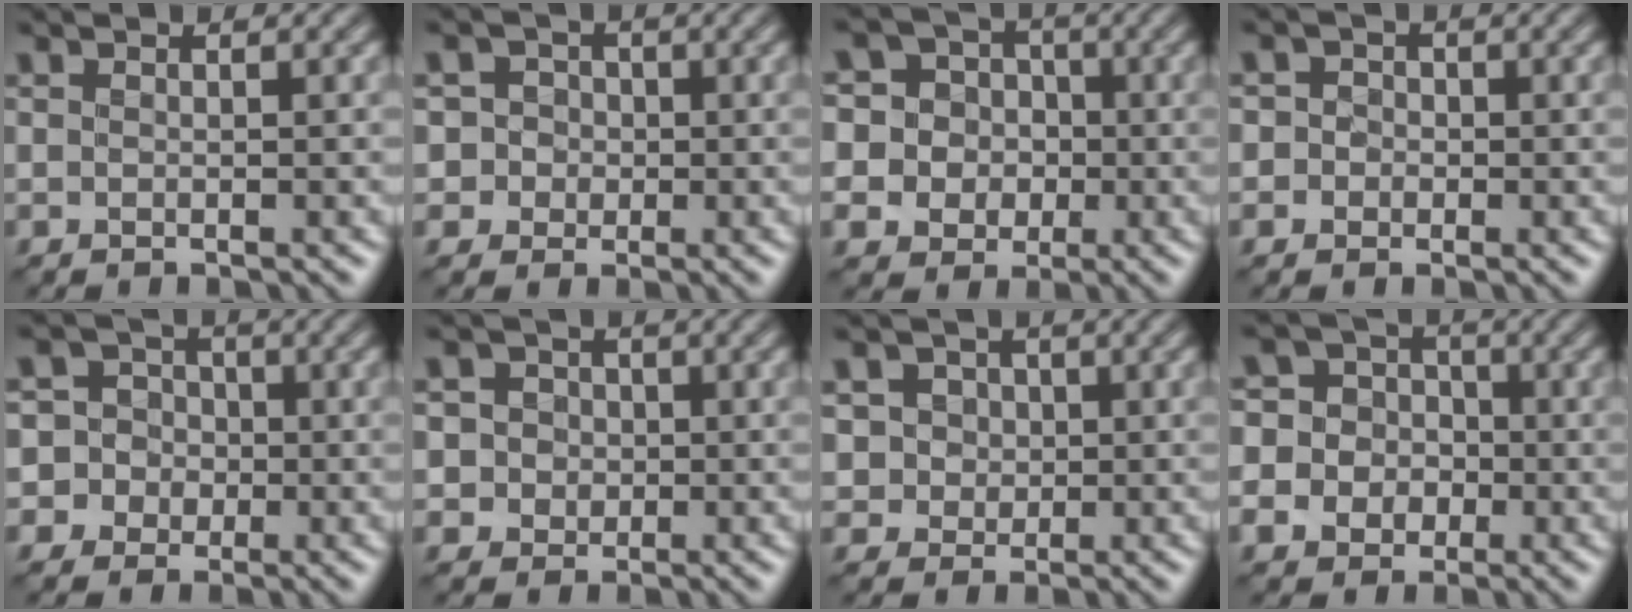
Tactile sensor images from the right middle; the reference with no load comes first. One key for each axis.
{"total": 3.7, "fx": 0.4, "fy": 3.6, "fz": 0.9, "tx": 0.011, "ty": 0.028, "tz": -0.007}
{"total": 9.0, "fx": -0.3, "fy": 8.8, "fz": 2.0, "tx": -0.067, "ty": 0.020, "tz": -0.012}
{"total": 2.8, "fx": 0.4, "fy": 2.6, "fz": 0.9, "tx": 0.016, "ty": 0.017, "tz": -0.024}
{"total": 6.9, "fx": -1.2, "fy": 6.7, "fz": 1.2, "tx": -0.014, "ty": 0.021, "tz": -0.047}
{"total": 4.6, "fx": 1.0, "fy": 4.2, "fz": 1.5, "tx": -0.012, "ty": 0.031, "tz": -0.001}
{"total": 4.3, "fx": 1.6, "fy": 3.7, "fz": 1.6, "tx": -0.022, "ty": 0.013, "tz": 0.020}
{"total": 9.0, "fx": -2.7, "fy": 8.4, "fz": 1.9, "tx": -0.057, "ty": -0.003, "tz": -0.070}